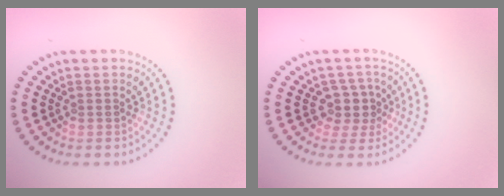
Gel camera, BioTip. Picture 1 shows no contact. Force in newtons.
{"total": 2.5, "press": 2.0, "slide": 1.6}